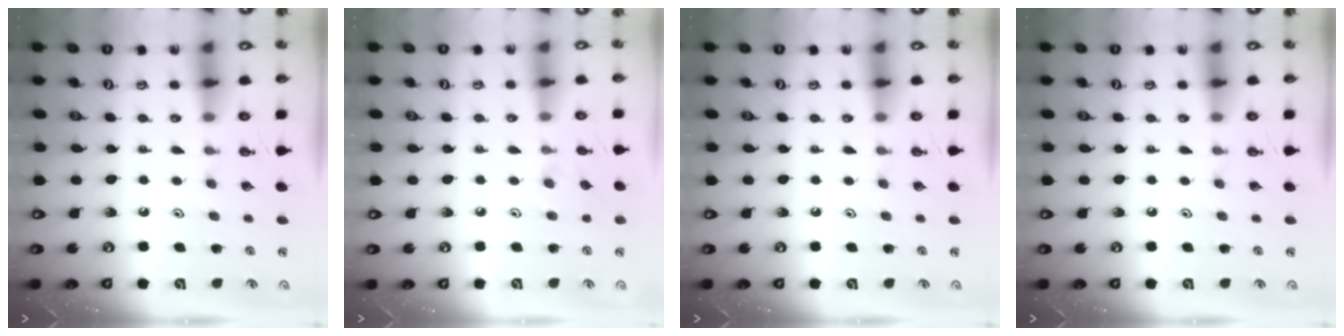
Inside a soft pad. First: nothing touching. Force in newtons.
{"total": 3.8, "press": 3.7, "slide": 0.6}
{"total": 0.0}
{"total": 0.0}